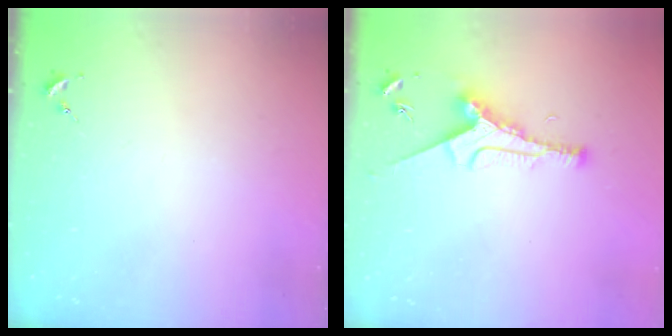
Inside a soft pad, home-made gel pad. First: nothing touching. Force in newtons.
{"total": 9.0, "press": 9.0, "slide": 0.6}